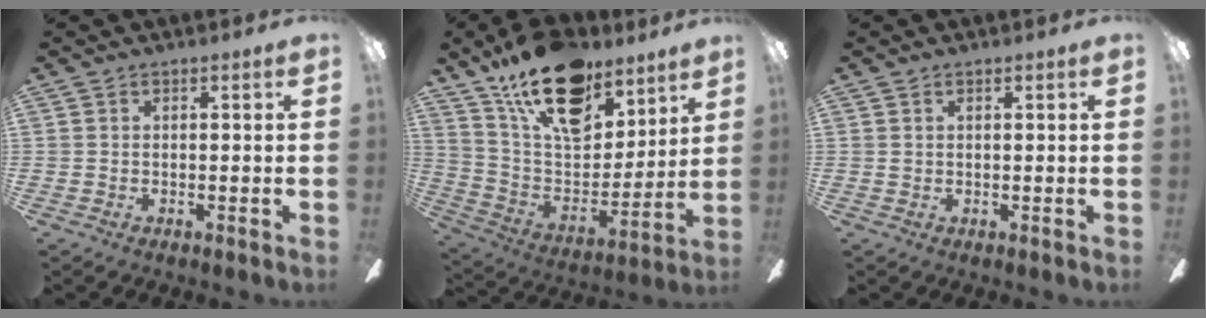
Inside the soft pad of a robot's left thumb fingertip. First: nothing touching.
{"total": 22.2, "force": [15.0, 11.3, 11.8], "torque": [-0.200, -0.088, 0.267]}
{"total": 0.6, "force": [0.4, 0.4, 0.3], "torque": [-0.008, 0.004, 0.006]}